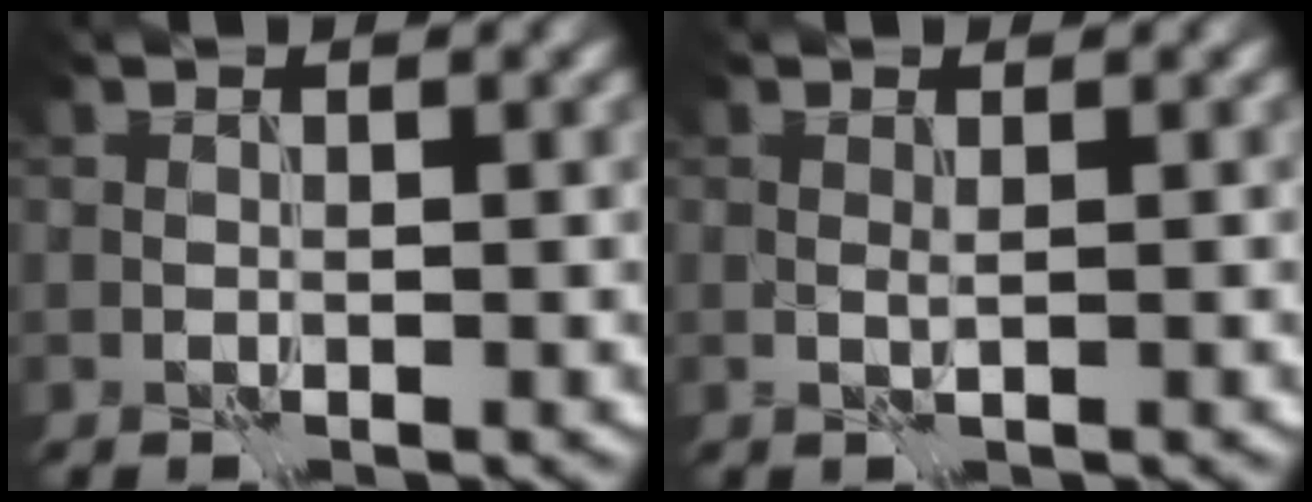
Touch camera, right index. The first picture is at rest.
{"total": 0.6, "force": [0.2, -0.4, 0.4], "torque": [-0.012, 0.000, 0.005]}